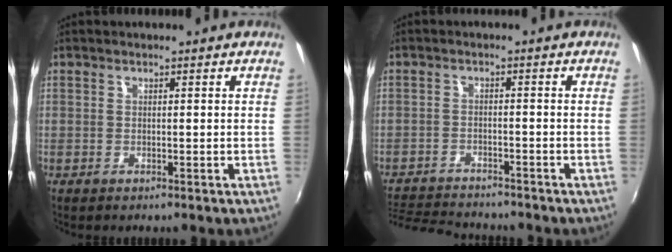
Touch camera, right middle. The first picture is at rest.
{"total": 10.1, "force": [-9.4, 2.3, 2.9], "torque": [-0.086, -0.008, -0.155]}